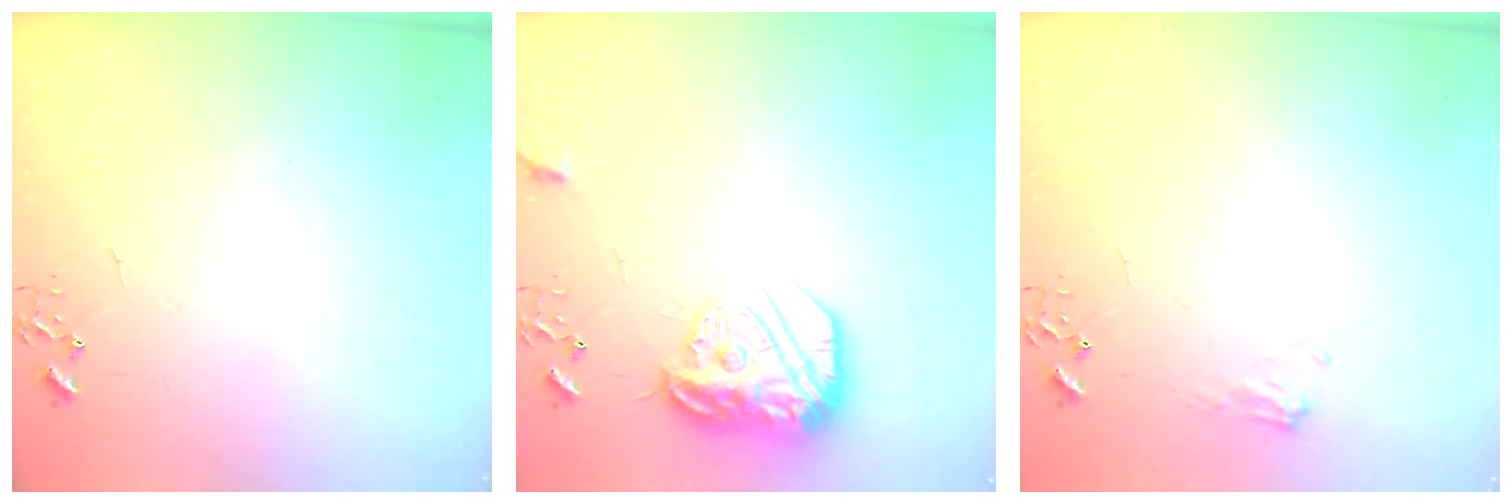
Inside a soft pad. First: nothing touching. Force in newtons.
{"total": 18.4, "press": 18.3, "slide": 1.2}
{"total": 6.4, "press": 6.4, "slide": 0.2}